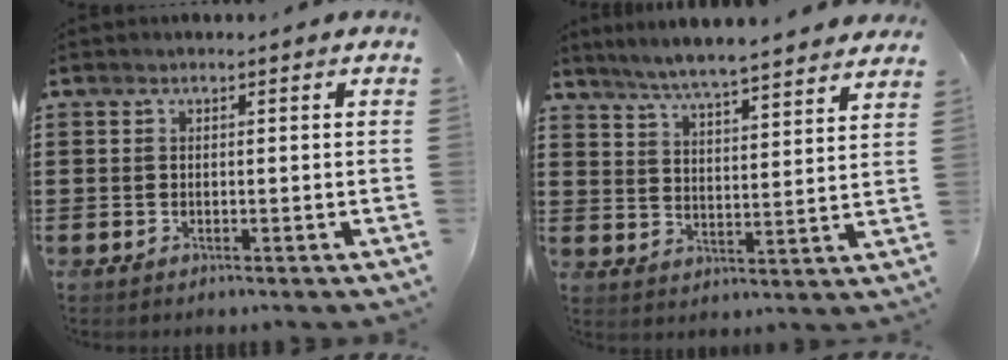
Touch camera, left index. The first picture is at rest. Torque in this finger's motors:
{"motor_torque": [1.16, -0.98, 0.35, 0.21]}